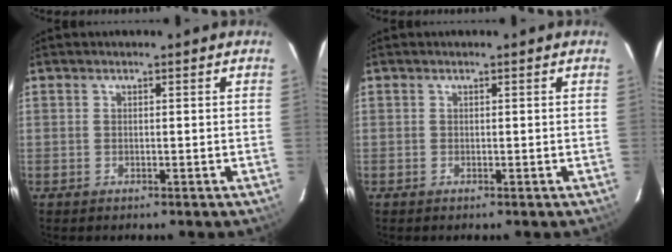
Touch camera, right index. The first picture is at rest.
{"total": 0.0}